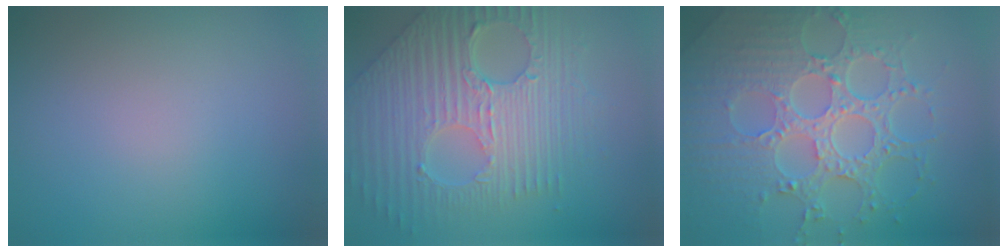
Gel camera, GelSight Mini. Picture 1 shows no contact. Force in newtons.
{"total": 9.8, "press": 6.7, "slide": 7.1}
{"total": 8.3, "press": 6.1, "slide": 5.6}